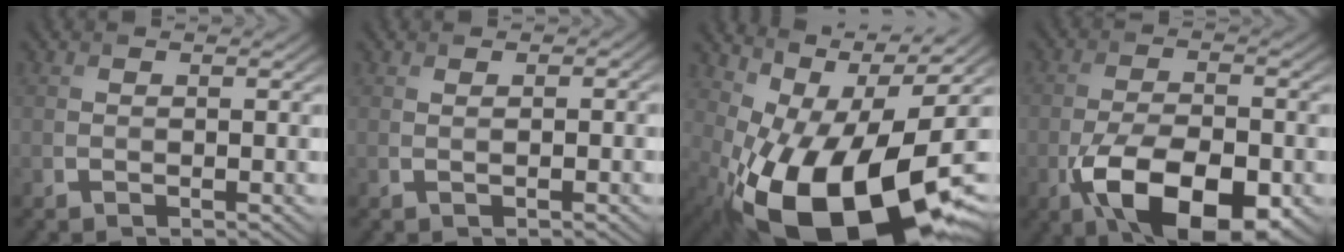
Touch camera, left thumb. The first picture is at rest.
{"total": 0.9, "force": [0.3, 0.3, 0.8], "torque": [-0.013, 0.003, 0.002]}
{"total": 18.5, "force": [-5.2, 7.8, 16.0], "torque": [-0.268, -0.021, -0.086]}
{"total": 11.8, "force": [-5.4, 5.5, 8.9], "torque": [-0.174, -0.019, -0.095]}